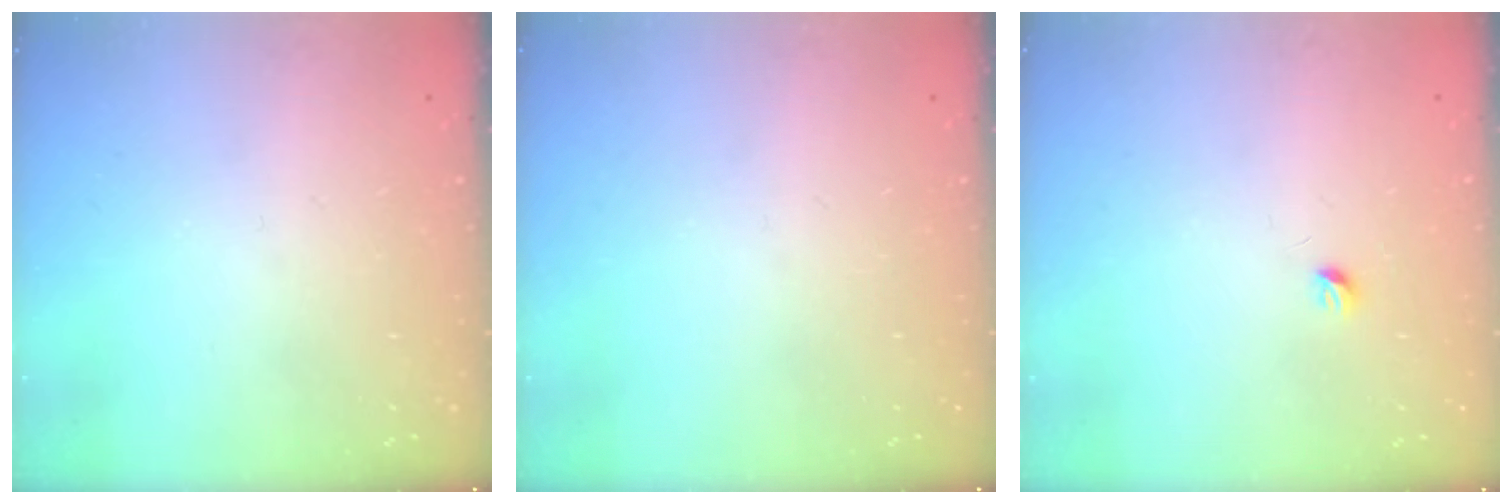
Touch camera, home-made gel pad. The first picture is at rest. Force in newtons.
{"total": 0.0}
{"total": 3.2, "press": 3.1, "slide": 0.5}